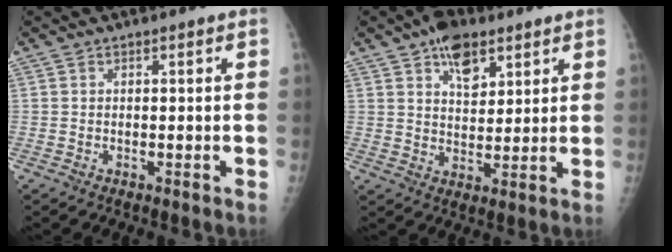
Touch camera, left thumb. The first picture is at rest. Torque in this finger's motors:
{"motor_torque": [1.19, 0.50, 0.73, -0.49, 0.01]}